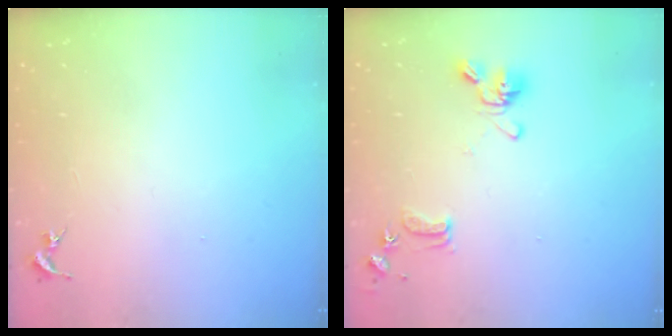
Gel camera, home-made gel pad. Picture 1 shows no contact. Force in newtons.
{"total": 13.7, "press": 13.6, "slide": 2.1}